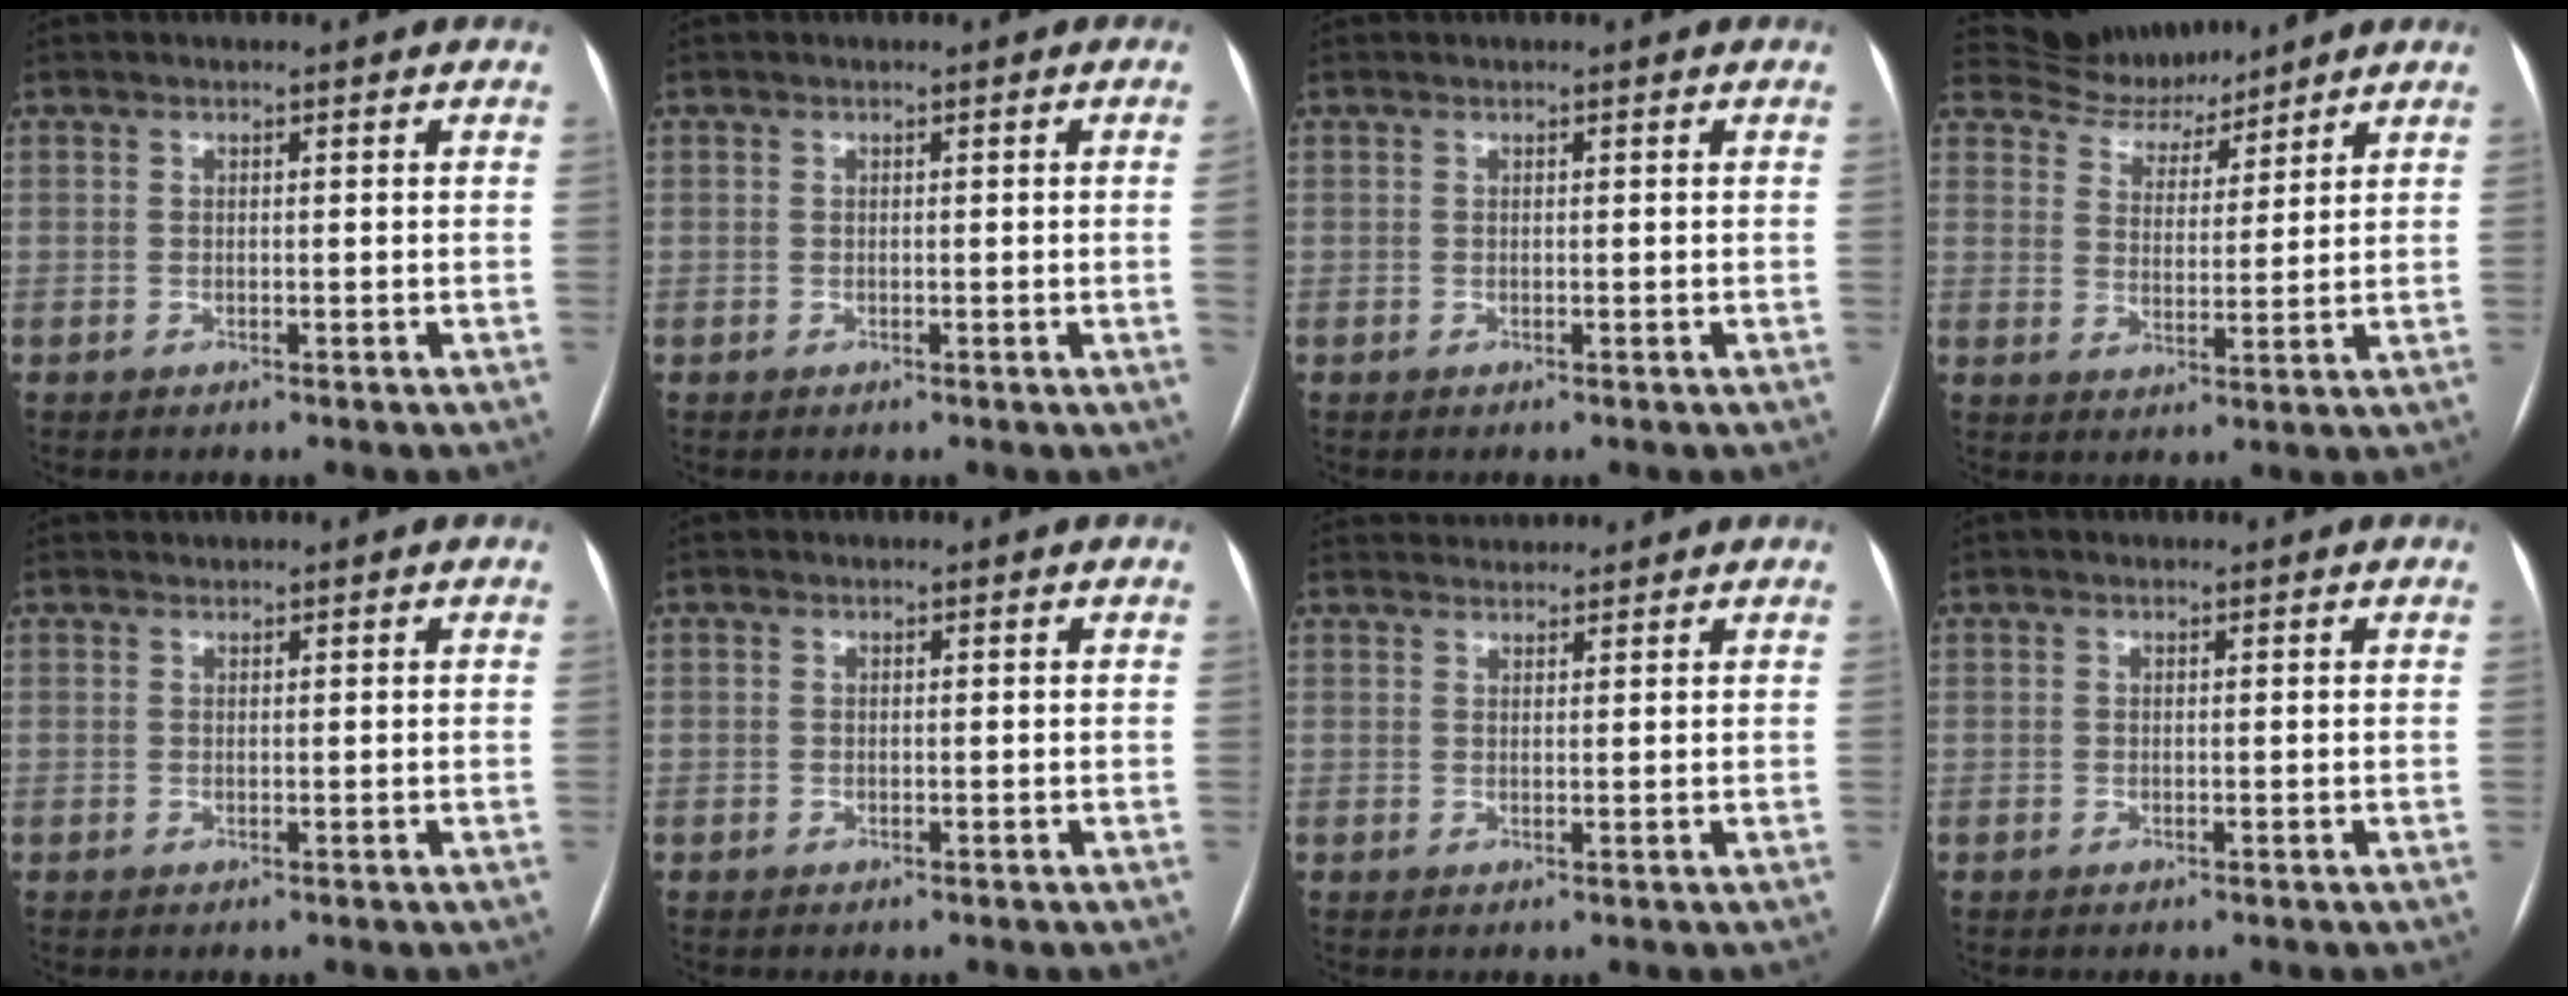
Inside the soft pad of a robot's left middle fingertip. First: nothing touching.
{"total": 1.2, "force": [-0.2, -0.5, 1.1], "torque": [-0.011, 0.000, -0.004]}
{"total": 0.0}
{"total": 8.3, "force": [8.0, 2.3, 0.2], "torque": [-0.007, 0.010, 0.142]}
{"total": 0.6, "force": [0.5, 0.1, -0.1], "torque": [0.000, 0.010, 0.012]}
{"total": 0.0}
{"total": 3.7, "force": [3.6, 0.6, 0.0], "torque": [-0.003, 0.029, 0.060]}
{"total": 0.0}